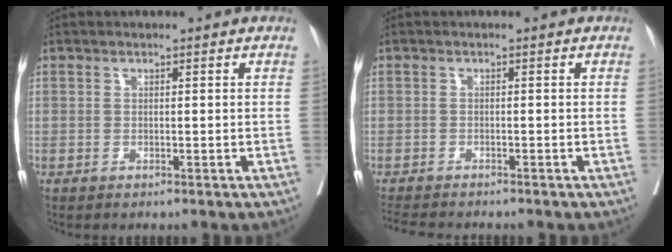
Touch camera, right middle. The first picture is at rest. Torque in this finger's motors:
{"motor_torque": [0.03, -0.07, 0.03, 0.01]}